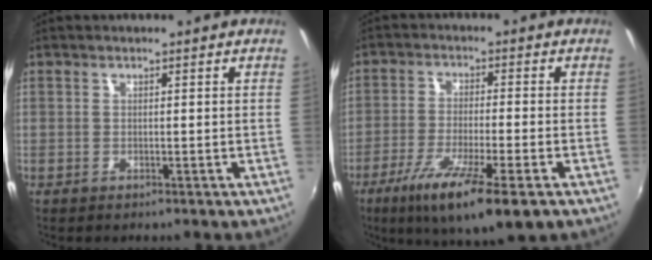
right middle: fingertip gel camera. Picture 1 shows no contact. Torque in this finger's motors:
{"motor_torque": [1.30, -0.84, 0.30, 0.08]}